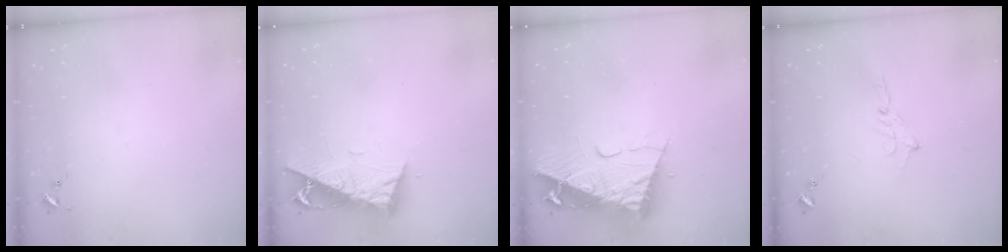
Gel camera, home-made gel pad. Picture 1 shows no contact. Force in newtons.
{"total": 9.4, "press": 9.3, "slide": 1.3}
{"total": 13.6, "press": 13.6, "slide": 1.1}
{"total": 2.0, "press": 2.0, "slide": 0.2}